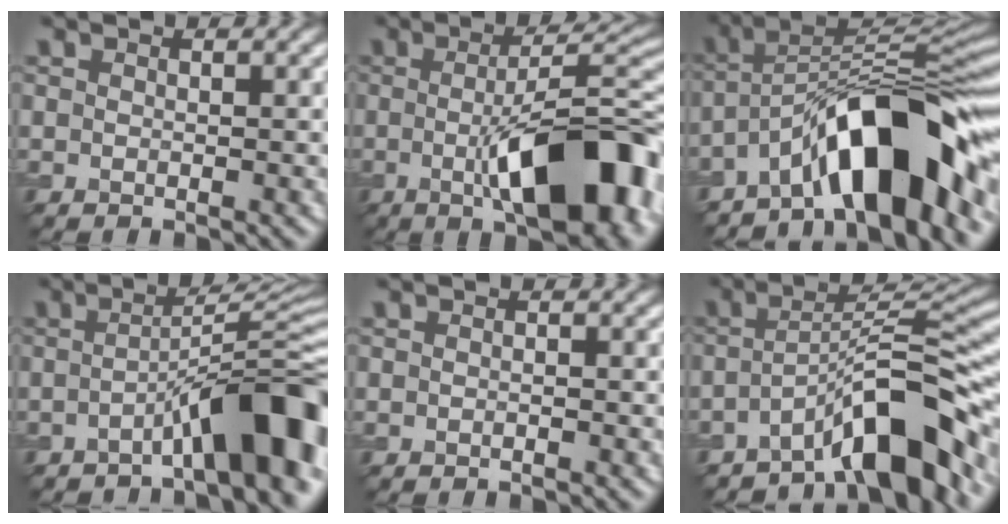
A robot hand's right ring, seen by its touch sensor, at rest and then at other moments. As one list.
[{"total": 12.0, "force": [-2.4, 3.8, 11.2], "torque": [-0.158, 0.001, -0.030]}, {"total": 12.1, "force": [-6.1, 3.9, 9.7], "torque": [-0.123, 0.031, -0.103]}, {"total": 9.1, "force": [-3.5, 1.8, 8.2], "torque": [-0.099, 0.028, -0.051]}, {"total": 0.0}, {"total": 8.8, "force": [-5.5, 2.0, 6.6], "torque": [-0.090, 0.023, -0.090]}]